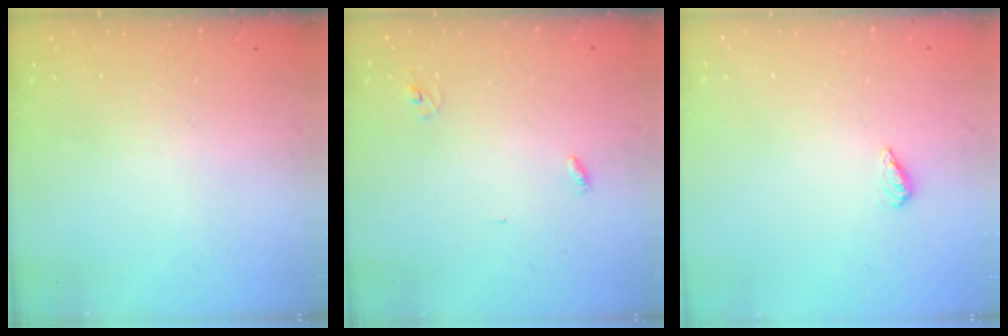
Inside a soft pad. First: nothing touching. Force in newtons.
{"total": 2.8, "press": 2.8, "slide": 0.3}
{"total": 2.1, "press": 1.9, "slide": 0.8}